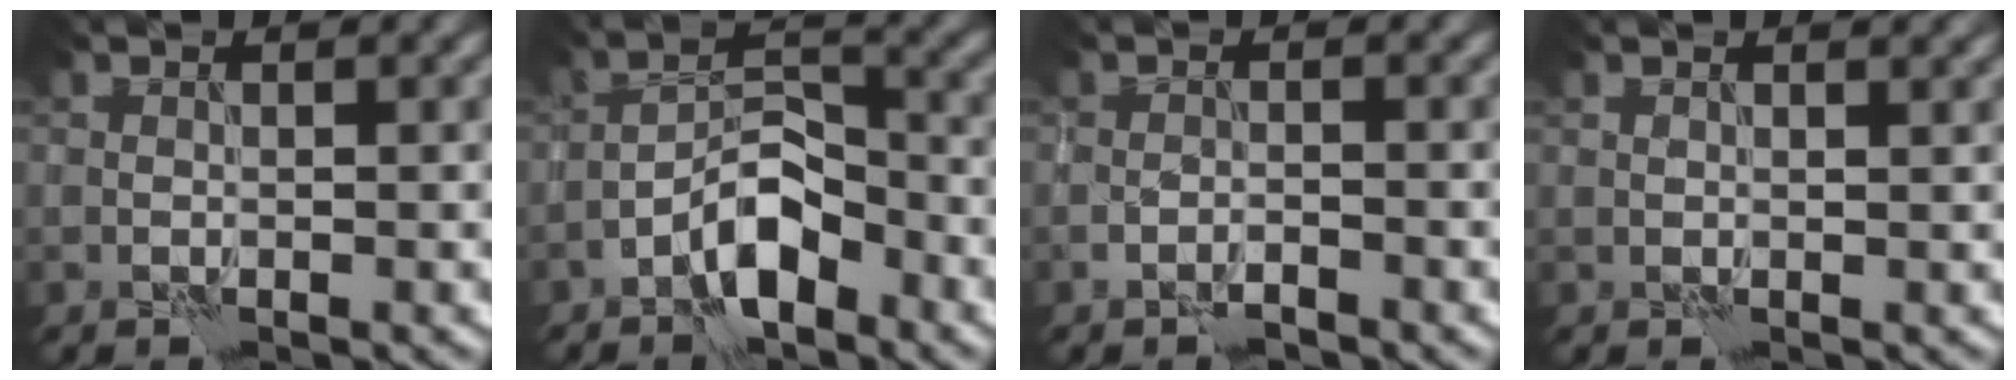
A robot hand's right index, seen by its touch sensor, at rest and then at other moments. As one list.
[{"total": 4.9, "force": [-3.0, 2.0, 3.3], "torque": [-0.050, 0.015, -0.060]}, {"total": 1.6, "force": [-1.3, 0.4, 0.8], "torque": [-0.014, 0.003, -0.028]}, {"total": 1.1, "force": [0.9, 0.2, 0.6], "torque": [-0.010, -0.001, 0.009]}]